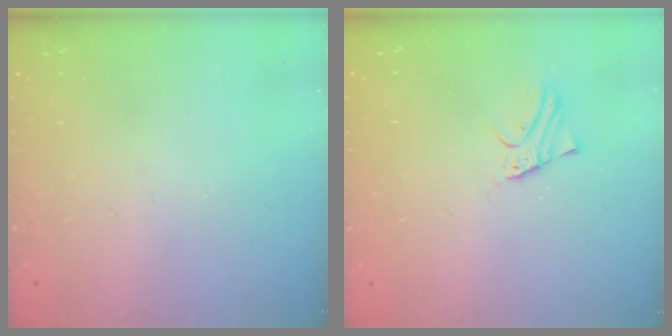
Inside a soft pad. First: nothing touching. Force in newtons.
{"total": 1.9, "press": 1.9, "slide": 0.1}